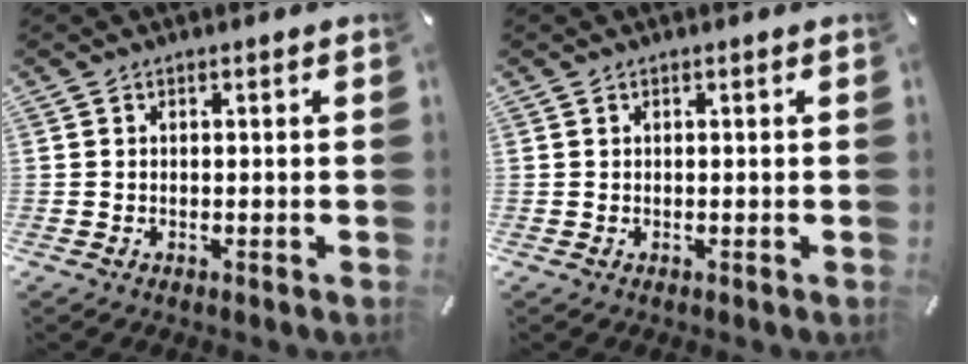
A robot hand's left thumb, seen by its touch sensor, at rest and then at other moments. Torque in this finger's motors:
{"motor_torque": [-0.32, -0.28, 0.03, -0.01, -0.01]}